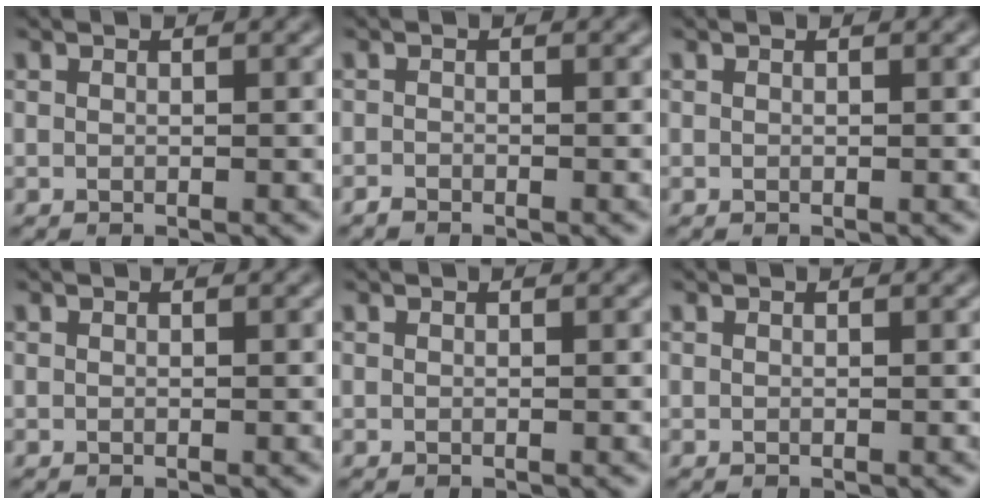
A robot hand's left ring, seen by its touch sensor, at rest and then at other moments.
{"total": 0.7, "force": [-0.6, 0.2, 0.1], "torque": [0.001, -0.002, -0.013]}
{"total": 0.0}
{"total": 0.0}
{"total": 0.0}
{"total": 0.0}